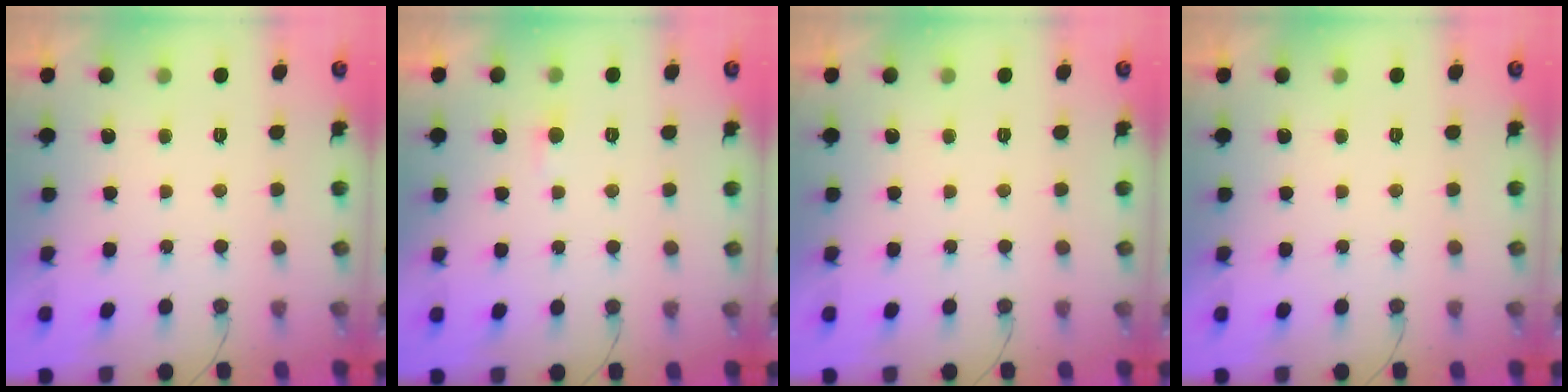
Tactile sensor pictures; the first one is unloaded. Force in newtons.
{"total": 2.6, "press": 2.6, "slide": 0.2}
{"total": 0.0}
{"total": 0.0}